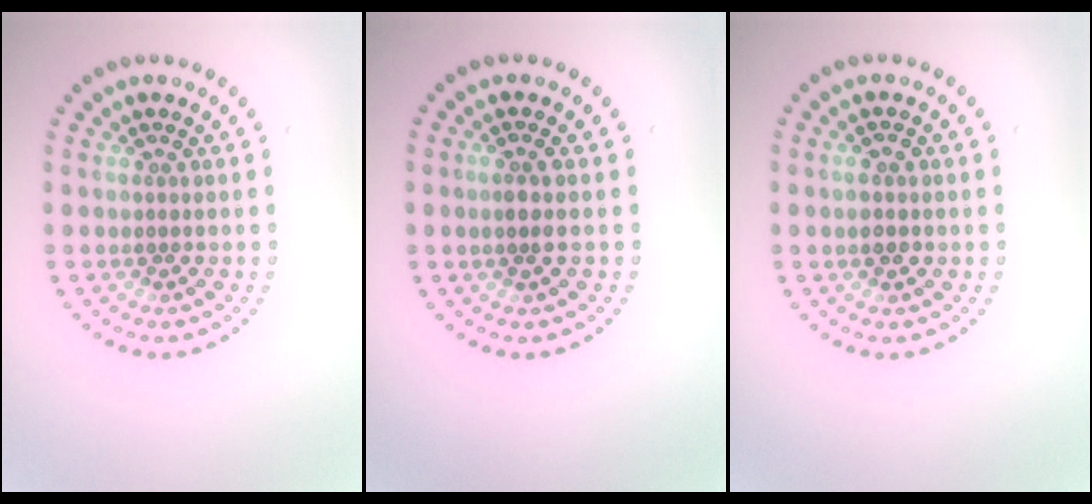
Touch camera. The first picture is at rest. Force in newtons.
{"total": 1.5, "press": 1.4, "slide": 0.7}
{"total": 1.8, "press": 1.8, "slide": 0.0}